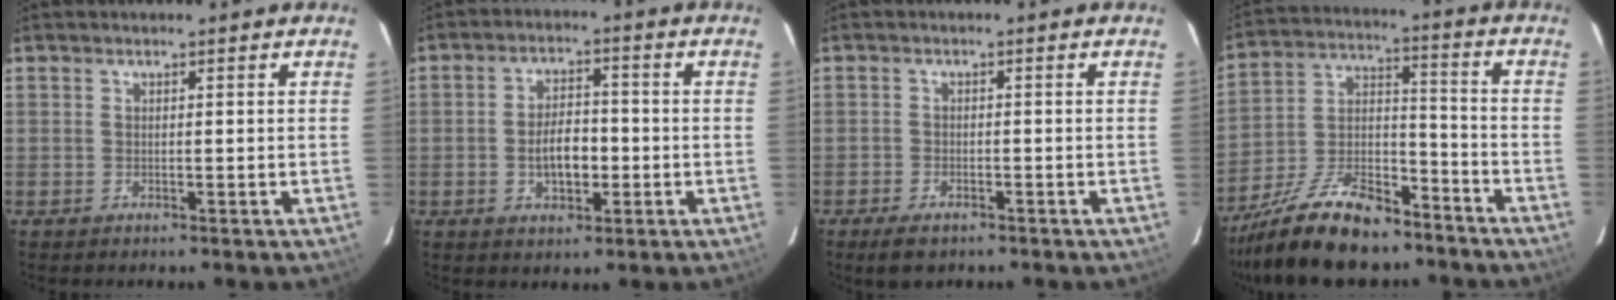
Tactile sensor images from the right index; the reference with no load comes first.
{"total": 6.7, "force": [-1.5, 3.6, 5.4], "torque": [-0.103, 0.010, -0.018]}
{"total": 4.4, "force": [-3.1, 2.2, 2.1], "torque": [-0.055, -0.012, -0.052]}
{"total": 19.0, "force": [-14.1, 8.1, 10.0], "torque": [-0.212, 0.003, -0.239]}